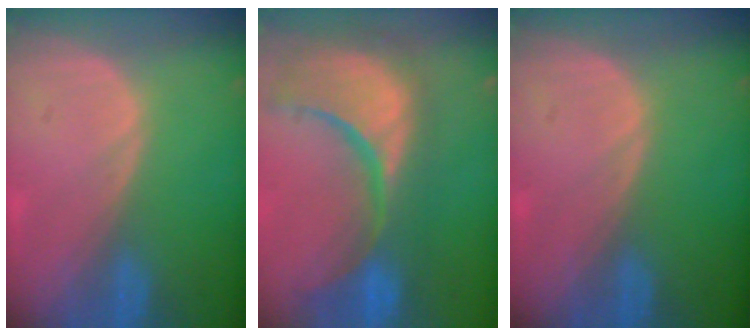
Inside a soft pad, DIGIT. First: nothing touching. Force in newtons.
{"total": 15.3, "press": 12.2, "slide": 9.3}
{"total": 0.0}